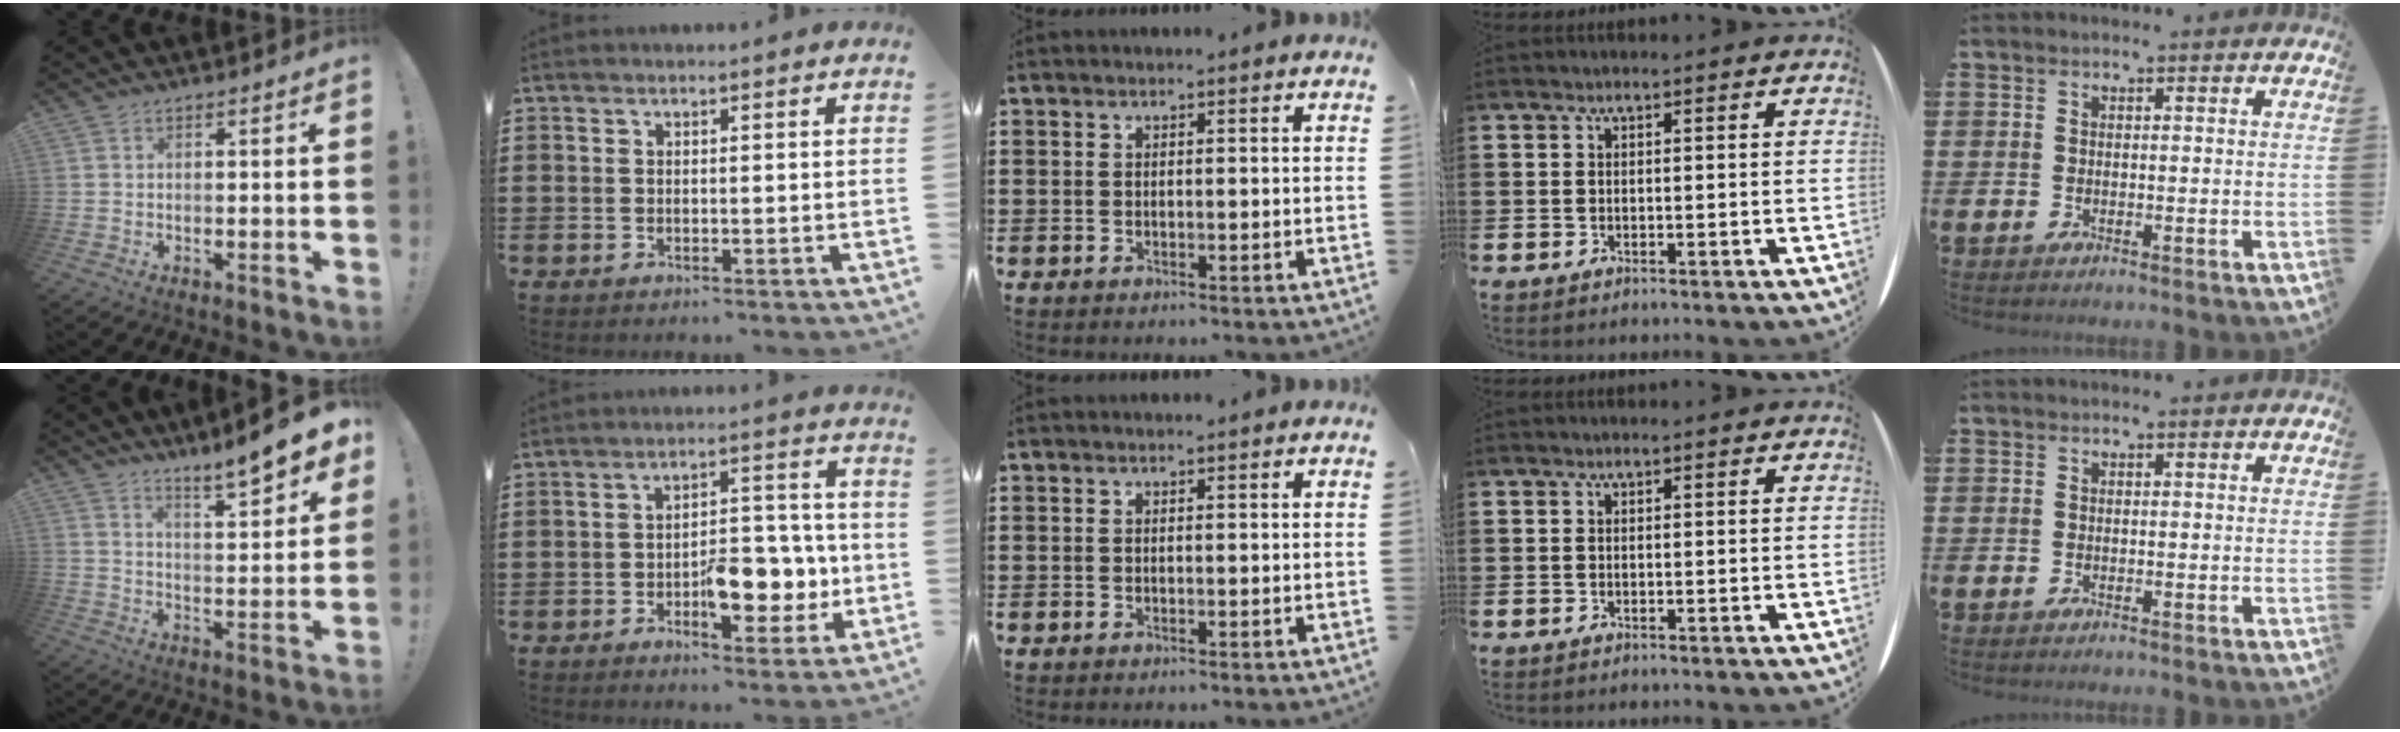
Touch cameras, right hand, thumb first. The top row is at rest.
{"thumb": {"total": 9.1, "force": [7.3, 0.1, 5.5], "torque": [-0.075, -0.063, 0.117]}, "index": {"total": 8.2, "force": [-2.3, 4.3, 6.6], "torque": [-0.084, 0.007, -0.041]}}